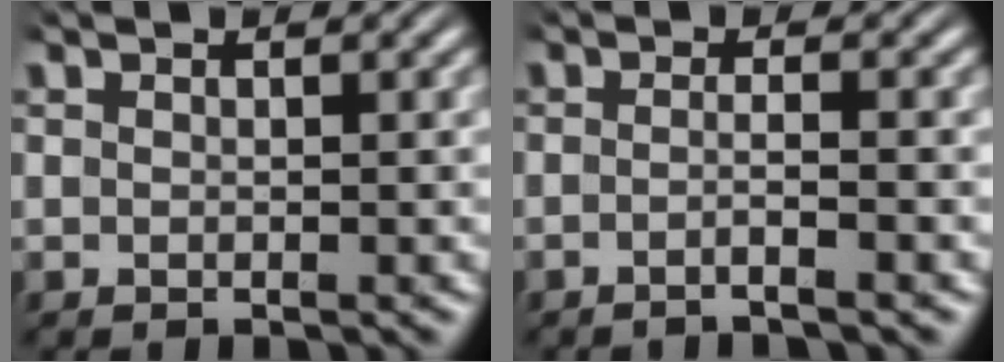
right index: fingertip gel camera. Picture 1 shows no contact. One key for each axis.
{"total": 2.0, "fx": -1.5, "fy": -0.5, "fz": 1.3, "tx": -0.025, "ty": -0.004, "tz": -0.027}